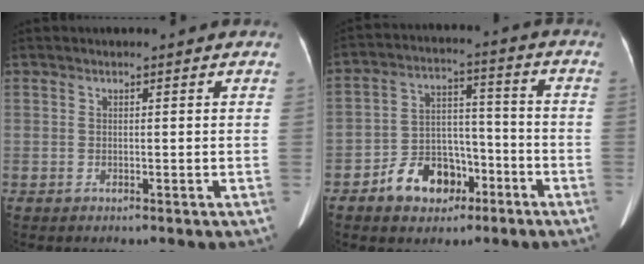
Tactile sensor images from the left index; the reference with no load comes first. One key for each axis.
{"total": 9.4, "fx": -5.4, "fy": 6.2, "fz": 4.7, "tx": -0.088, "ty": 0.026, "tz": -0.084}